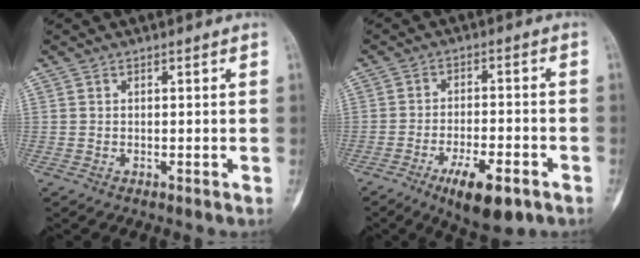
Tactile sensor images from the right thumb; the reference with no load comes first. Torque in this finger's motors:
{"motor_torque": [1.45, 0.78, 0.76, -0.73, -0.02]}